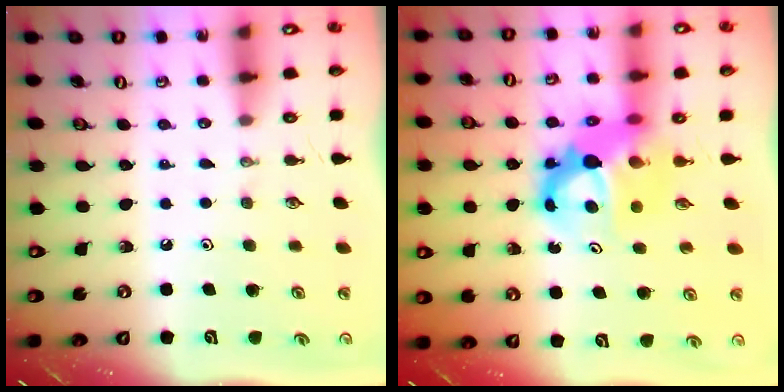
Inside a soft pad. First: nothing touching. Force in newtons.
{"total": 9.6, "press": 9.5, "slide": 0.9}